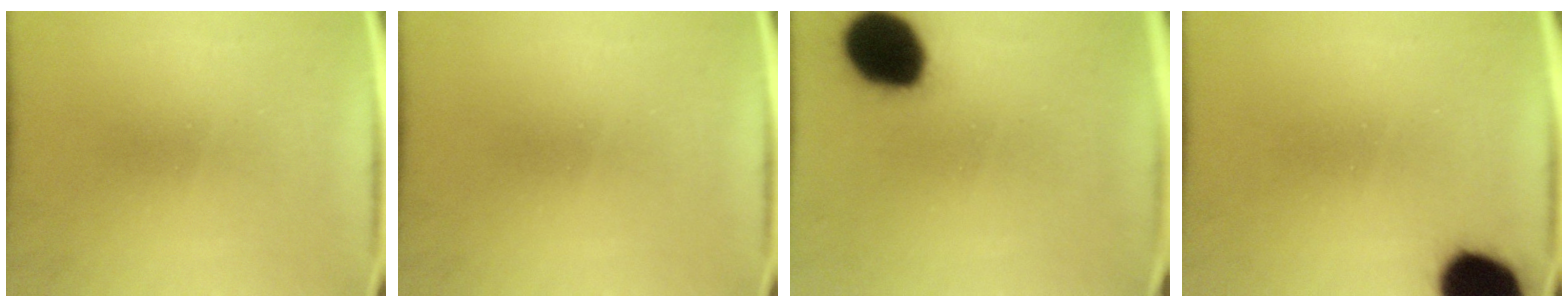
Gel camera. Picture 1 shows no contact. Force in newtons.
{"total": 0.0}
{"total": 17.8}
{"total": 15.7}